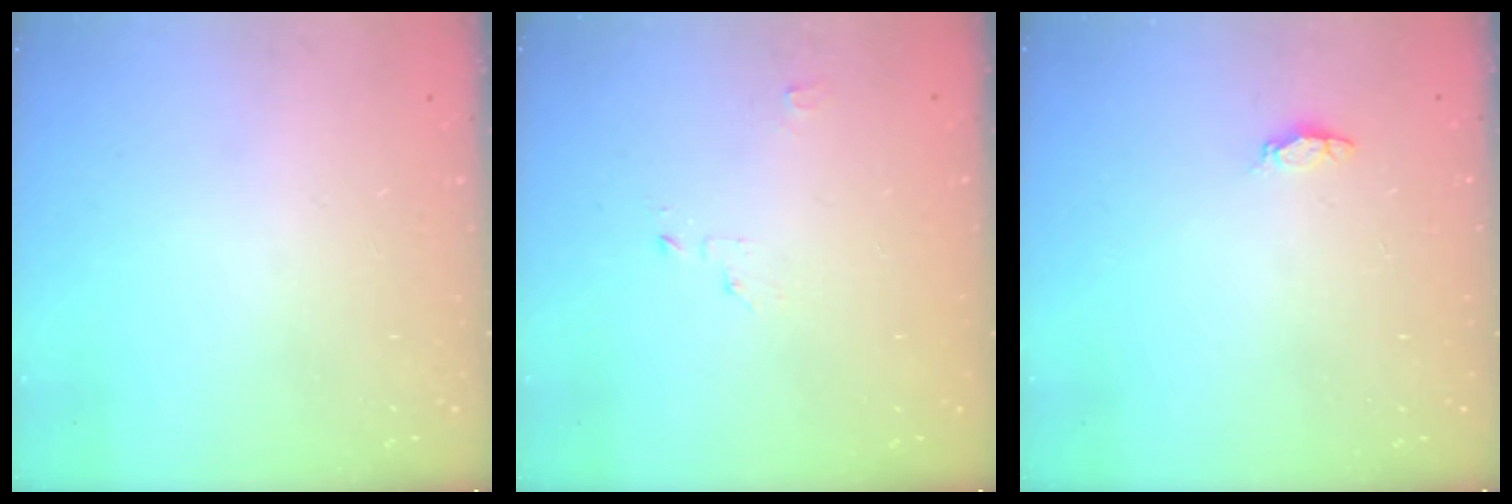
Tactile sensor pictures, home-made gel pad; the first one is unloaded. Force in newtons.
{"total": 2.1, "press": 2.1, "slide": 0.2}
{"total": 3.3, "press": 3.2, "slide": 0.6}